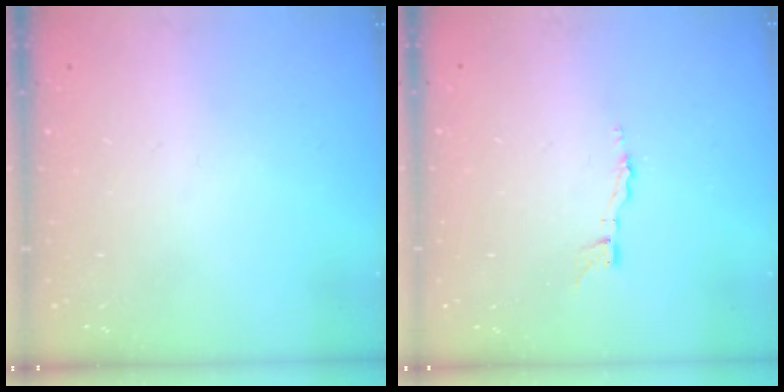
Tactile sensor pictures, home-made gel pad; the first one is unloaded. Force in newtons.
{"total": 2.9, "press": 2.9, "slide": 0.3}